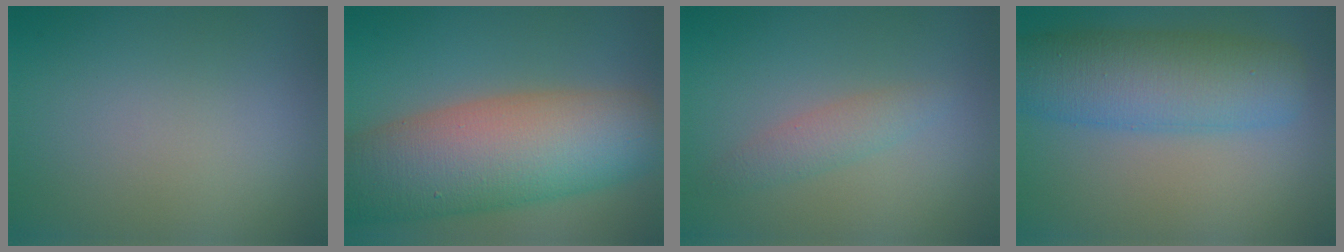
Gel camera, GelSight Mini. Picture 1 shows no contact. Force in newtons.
{"total": 12.2, "press": 12.2, "slide": 0.7}
{"total": 1.8, "press": 1.8, "slide": 0.0}
{"total": 8.0, "press": 8.0, "slide": 0.1}